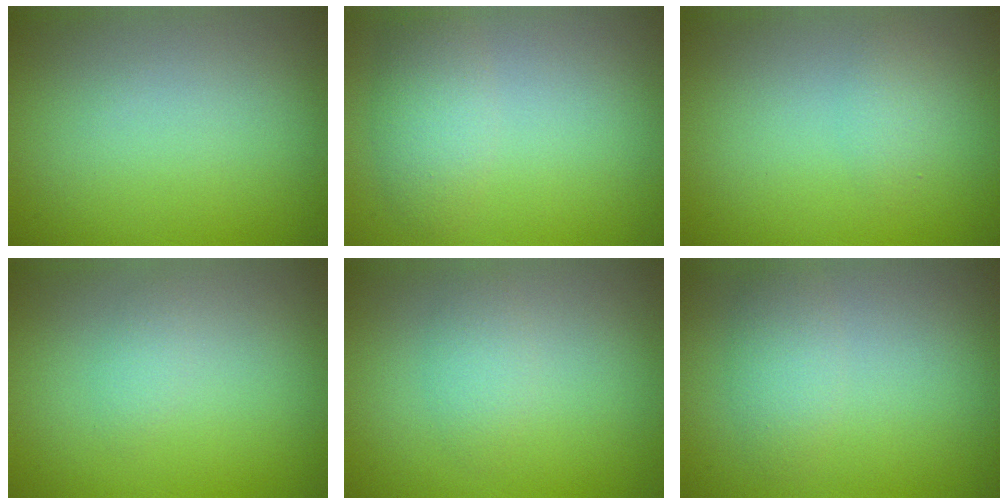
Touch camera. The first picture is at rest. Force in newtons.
{"total": 2.7, "press": 2.7, "slide": 0.2}
{"total": 1.3, "press": 1.3, "slide": 0.0}
{"total": 0.9, "press": 0.9, "slide": 0.1}
{"total": 1.8, "press": 1.8, "slide": 0.0}
{"total": 2.2, "press": 2.2, "slide": 0.1}